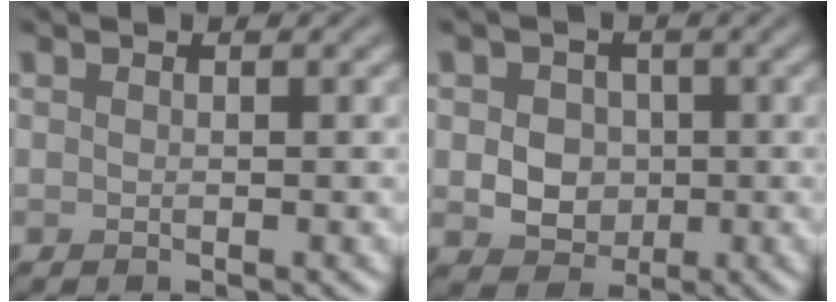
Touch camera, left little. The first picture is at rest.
{"total": 3.7, "force": [0.0, 3.1, 2.0], "torque": [-0.028, -0.004, -0.003]}